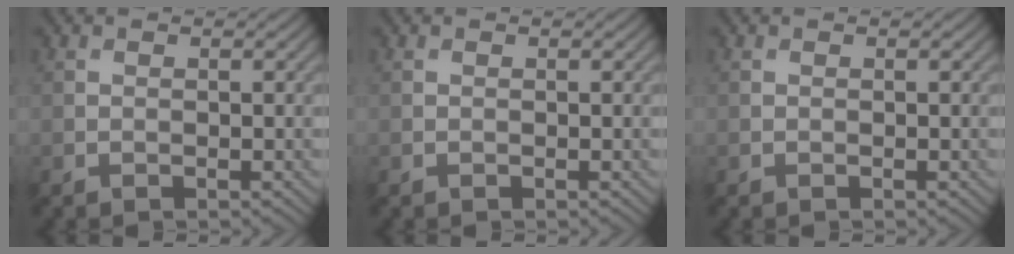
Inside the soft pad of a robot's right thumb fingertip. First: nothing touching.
{"total": 0.0}
{"total": 0.0}